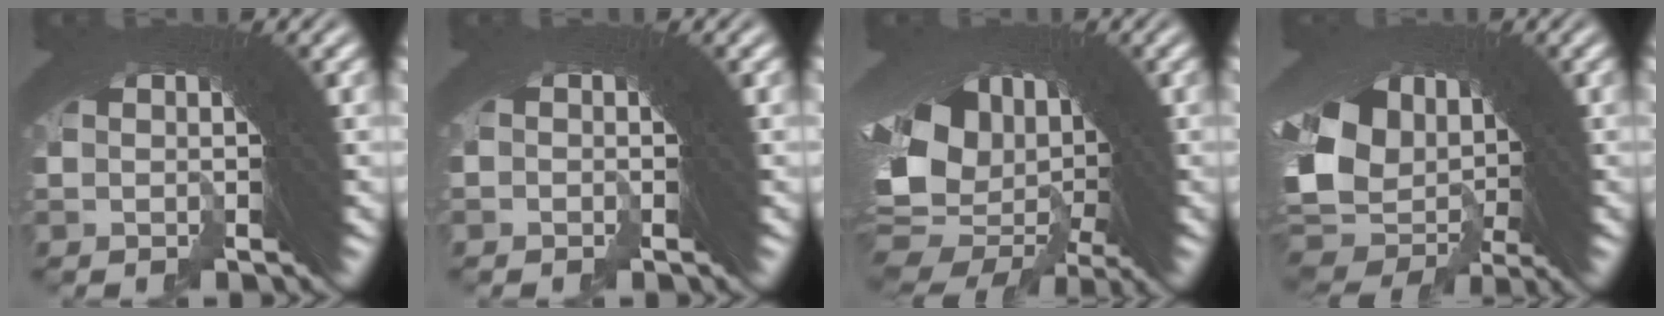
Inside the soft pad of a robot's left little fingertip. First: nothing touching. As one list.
[{"total": 1.1, "force": [-0.9, -0.2, -0.6], "torque": [0.018, 0.004, -0.017]}, {"total": 12.9, "force": [-3.8, 9.5, 7.9], "torque": [-0.164, -0.067, -0.029]}, {"total": 10.9, "force": [-2.6, 8.3, 6.5], "torque": [-0.138, -0.058, -0.019]}]